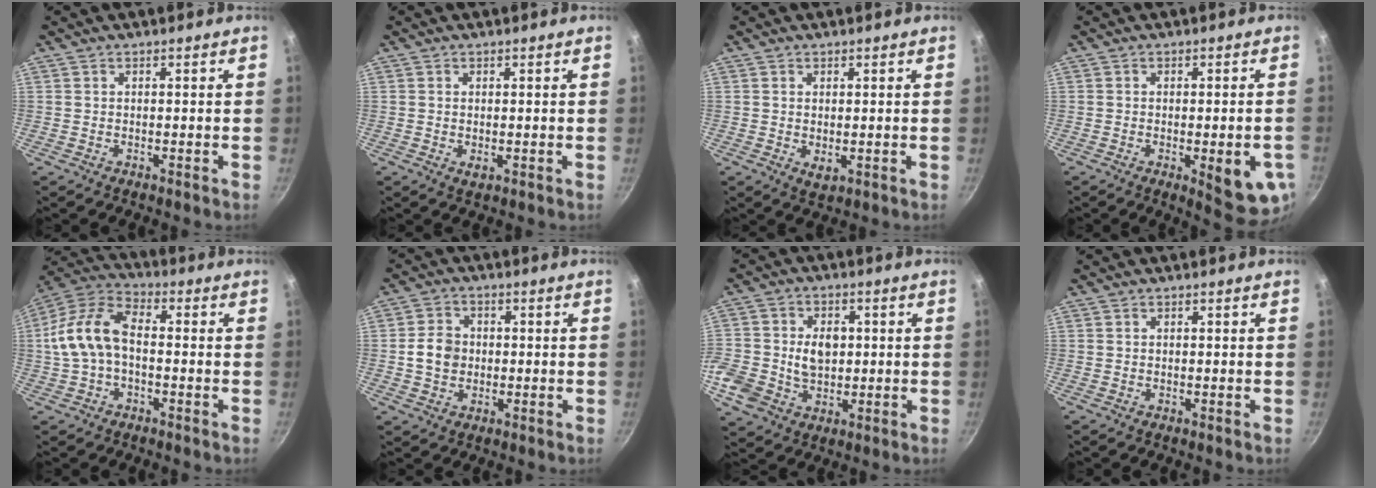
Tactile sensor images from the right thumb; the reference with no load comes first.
{"total": 1.3, "force": [0.0, 0.6, 1.1], "torque": [-0.019, -0.004, 0.001]}
{"total": 2.2, "force": [0.3, 1.2, 1.8], "torque": [-0.030, -0.009, 0.007]}
{"total": 10.5, "force": [-3.0, 3.1, 9.5], "torque": [-0.091, 0.001, -0.030]}
{"total": 12.0, "force": [-0.7, 7.1, 9.7], "torque": [-0.180, 0.042, -0.028]}
{"total": 6.1, "force": [-0.2, 5.1, 3.2], "torque": [-0.037, 0.012, -0.009]}
{"total": 12.5, "force": [-0.7, 9.9, 7.6], "torque": [-0.145, 0.012, -0.012]}
{"total": 0.0}